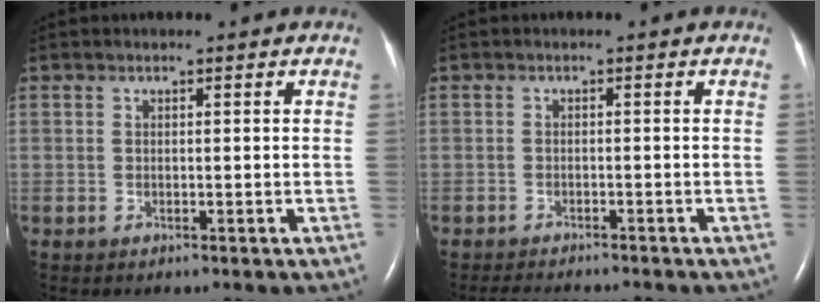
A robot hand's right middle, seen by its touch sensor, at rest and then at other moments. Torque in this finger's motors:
{"motor_torque": [0.37, -0.29, 0.02, 0.00]}